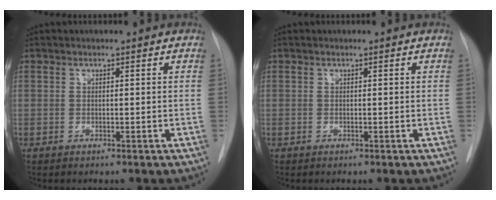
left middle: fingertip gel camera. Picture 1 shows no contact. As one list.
[{"total": 0.0}]